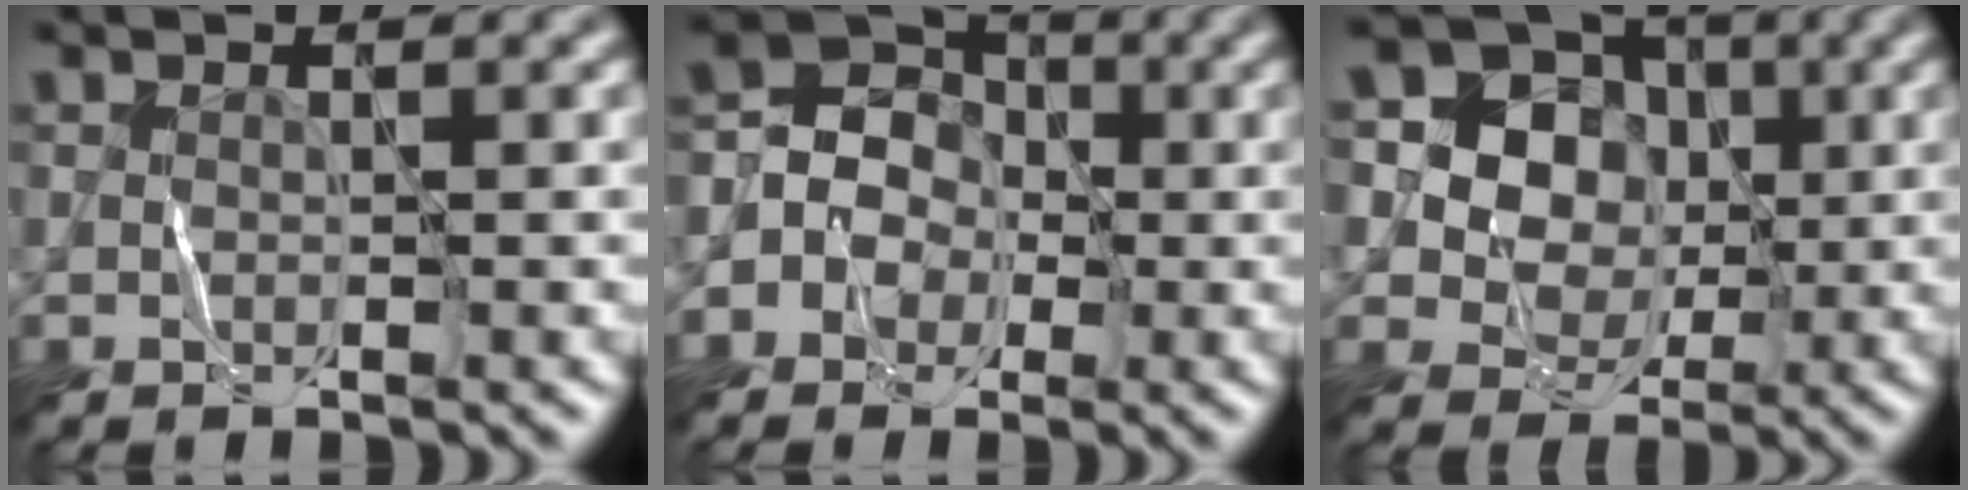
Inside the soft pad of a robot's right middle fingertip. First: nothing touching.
{"total": 5.5, "force": [-0.9, 5.1, 1.9], "torque": [-0.020, 0.028, -0.036]}
{"total": 9.8, "force": [2.1, 8.7, 4.1], "torque": [-0.086, 0.029, 0.032]}